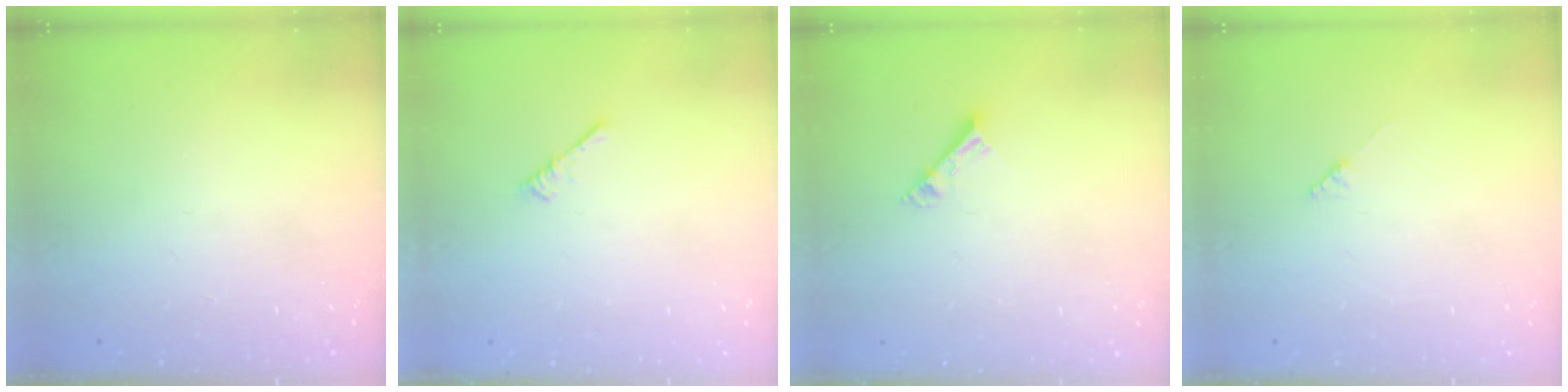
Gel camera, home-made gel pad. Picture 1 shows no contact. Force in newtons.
{"total": 0.0}
{"total": 5.0, "press": 4.9, "slide": 0.4}
{"total": 1.8, "press": 1.7, "slide": 0.3}